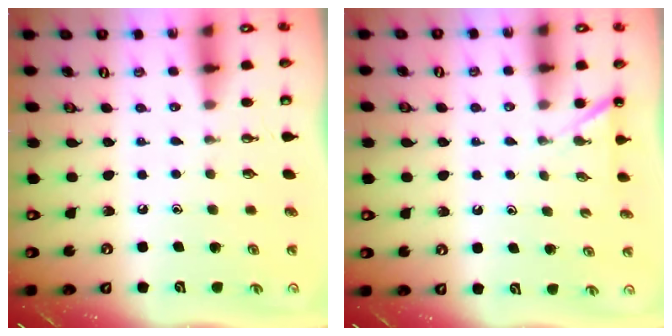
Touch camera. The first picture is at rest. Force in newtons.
{"total": 2.3, "press": 2.3, "slide": 0.2}